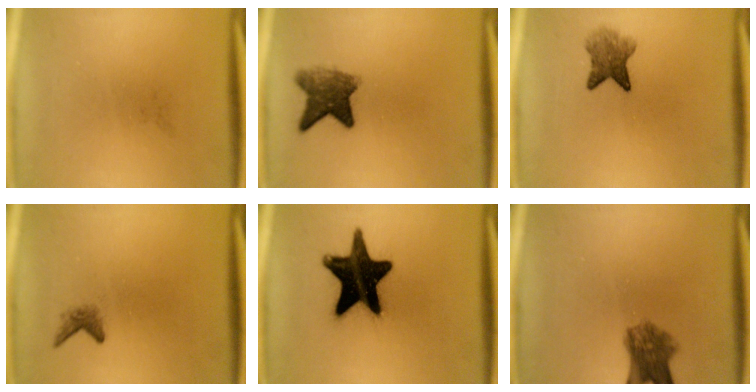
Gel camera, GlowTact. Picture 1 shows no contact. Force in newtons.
{"total": 6.2}
{"total": 4.4}
{"total": 1.4}
{"total": 18.5}
{"total": 6.1}